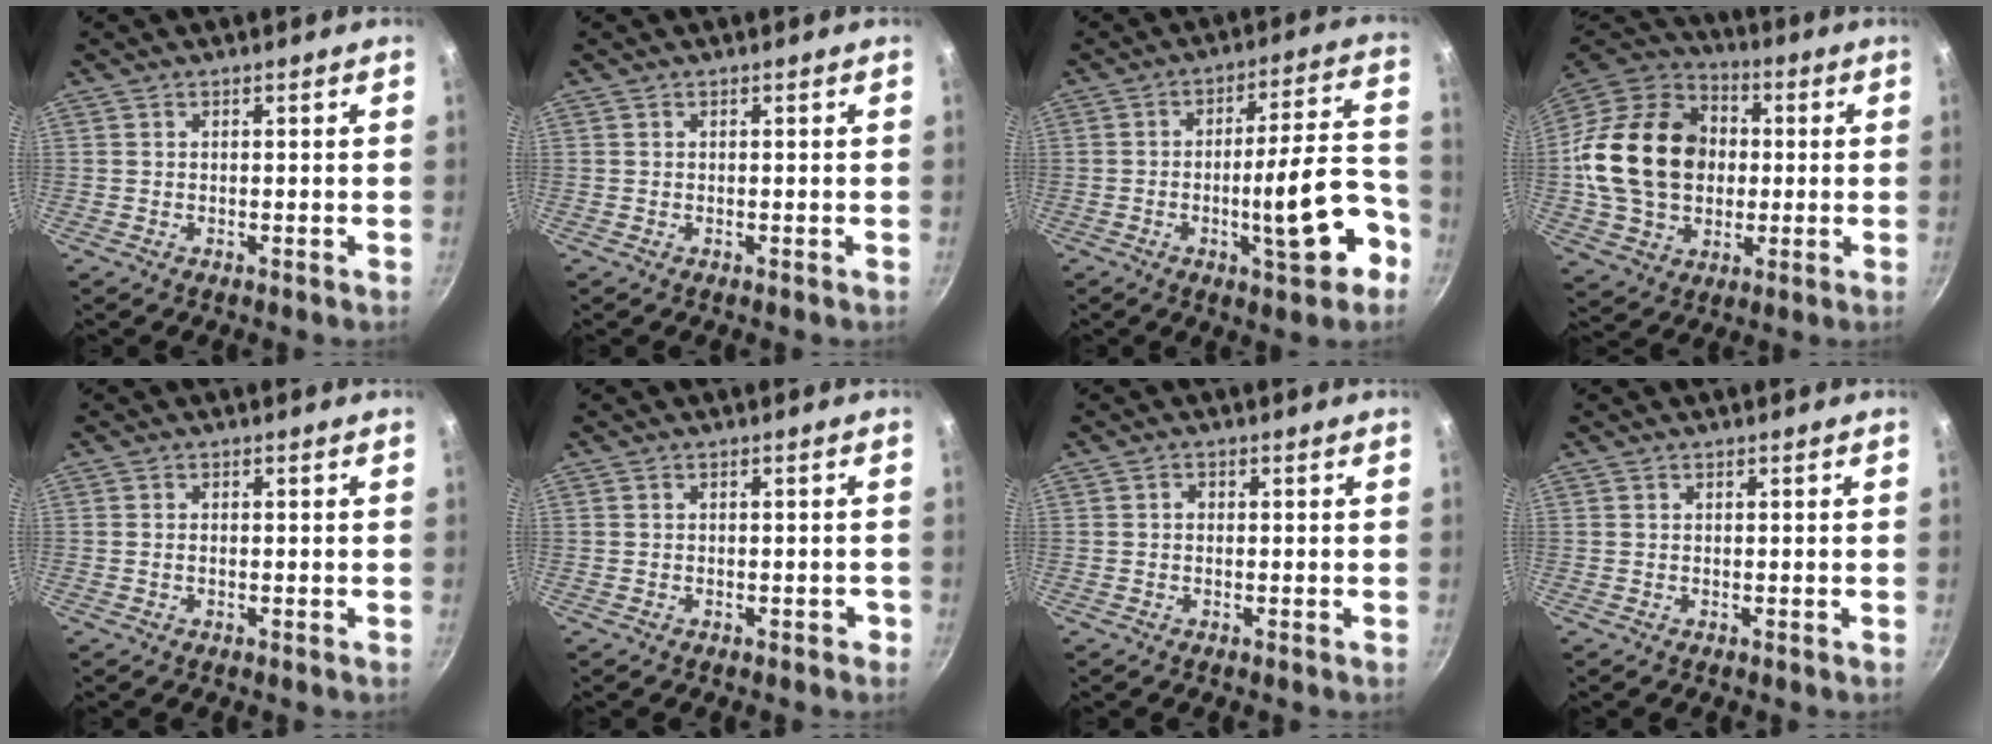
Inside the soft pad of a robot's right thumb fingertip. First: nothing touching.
{"total": 0.0}
{"total": 15.4, "force": [-5.7, 4.1, 13.8], "torque": [-0.175, 0.043, -0.083]}
{"total": 22.5, "force": [0.6, 17.5, 14.0], "torque": [-0.229, 0.028, 0.012]}
{"total": 0.7, "force": [-0.2, 0.4, 0.5], "torque": [-0.010, 0.003, -0.004]}
{"total": 1.2, "force": [-0.7, 0.8, 0.5], "torque": [0.005, 0.017, -0.001]}
{"total": 0.9, "force": [-0.1, 0.7, 0.5], "torque": [-0.007, 0.005, -0.002]}
{"total": 0.0}